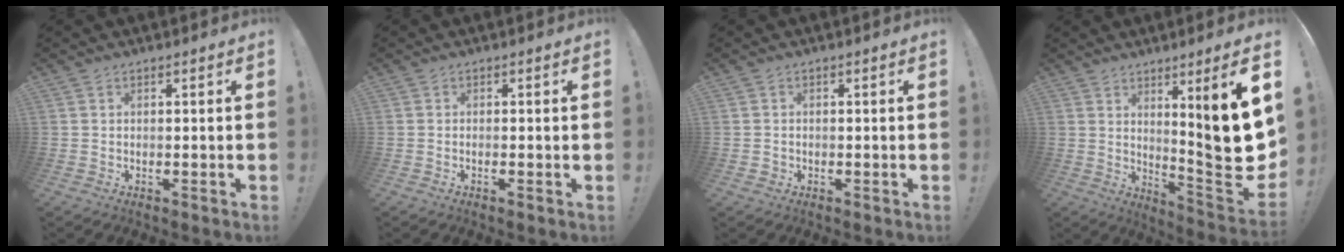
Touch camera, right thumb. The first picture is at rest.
{"total": 0.7, "force": [-0.2, -0.2, 0.7], "torque": [-0.012, -0.002, -0.003]}
{"total": 1.6, "force": [-0.5, 1.5, 0.5], "torque": [0.001, -0.003, -0.011]}
{"total": 17.1, "force": [4.9, 1.7, 16.3], "torque": [-0.215, -0.054, 0.073]}